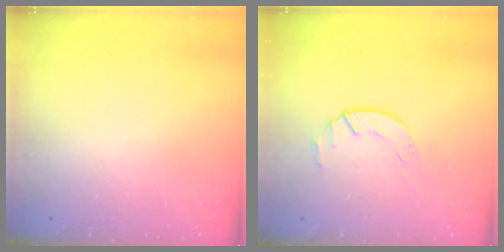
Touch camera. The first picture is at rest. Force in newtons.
{"total": 1.5, "press": 1.5, "slide": 0.2}